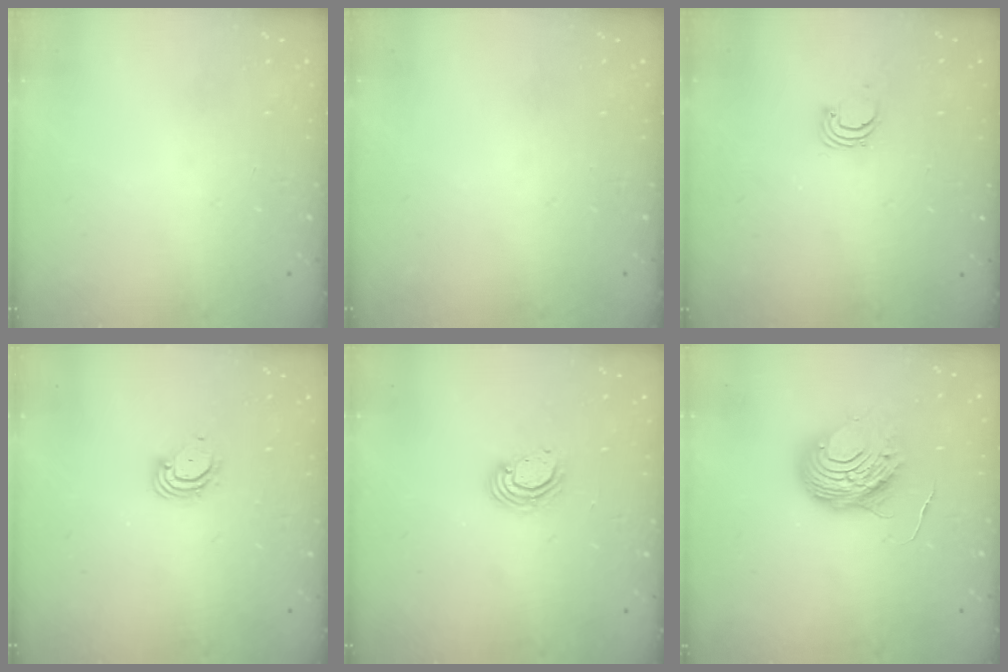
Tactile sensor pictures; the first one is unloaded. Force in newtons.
{"total": 0.0}
{"total": 1.7, "press": 1.7, "slide": 0.1}
{"total": 4.3, "press": 4.3, "slide": 0.4}
{"total": 3.5, "press": 3.5, "slide": 0.3}
{"total": 11.1, "press": 11.1, "slide": 0.9}